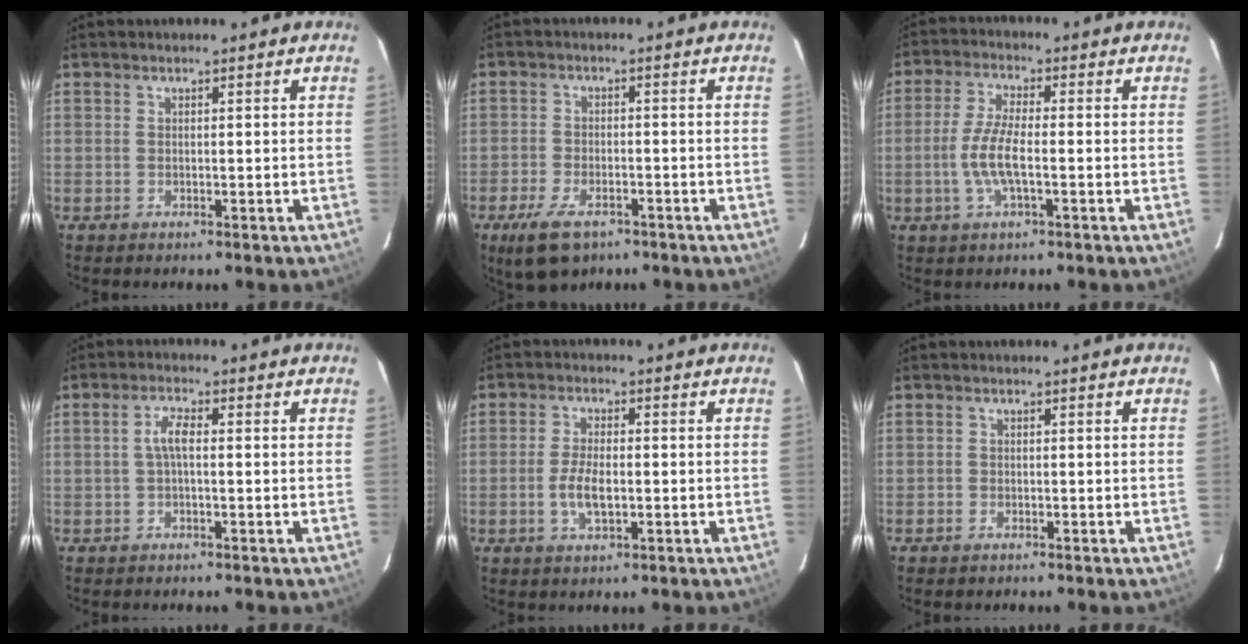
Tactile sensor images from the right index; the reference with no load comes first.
{"total": 8.7, "force": [-5.6, 4.2, 5.1], "torque": [-0.125, -0.016, -0.096]}
{"total": 7.1, "force": [-1.7, 1.8, 6.7], "torque": [-0.140, -0.001, -0.035]}
{"total": 3.1, "force": [-0.1, 0.9, 2.9], "torque": [-0.059, 0.008, -0.001]}
{"total": 5.3, "force": [-1.3, 2.3, 4.6], "torque": [-0.094, -0.003, -0.022]}
{"total": 1.0, "force": [-0.7, 0.6, 0.2], "torque": [-0.005, 0.000, -0.012]}